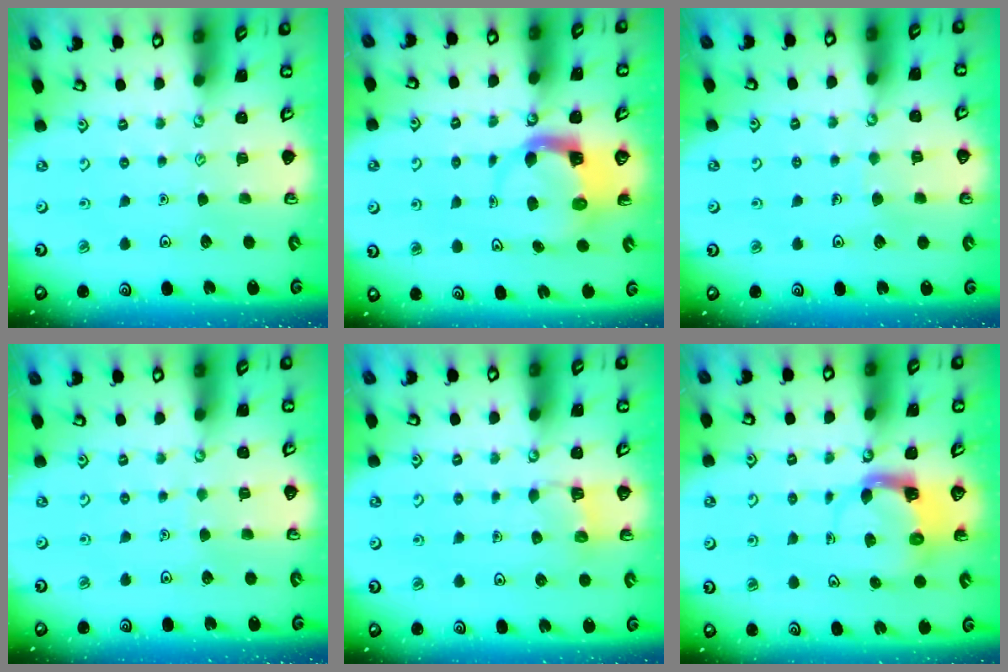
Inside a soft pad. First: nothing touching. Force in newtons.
{"total": 4.0, "press": 4.0, "slide": 0.6}
{"total": 2.3, "press": 2.3, "slide": 0.1}
{"total": 1.5, "press": 1.5, "slide": 0.2}
{"total": 3.9, "press": 3.9, "slide": 0.3}
{"total": 3.7, "press": 3.7, "slide": 0.7}